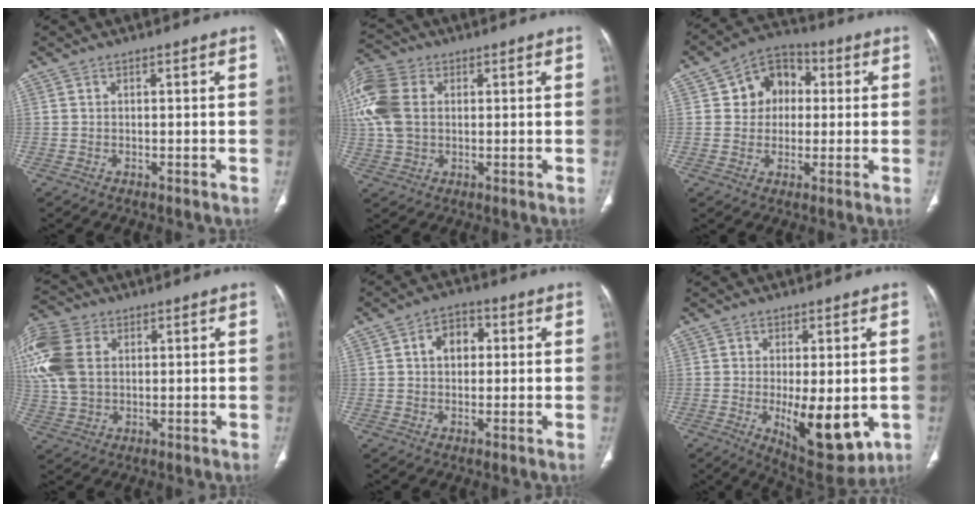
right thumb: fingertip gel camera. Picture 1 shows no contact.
{"total": 12.3, "force": [2.4, 8.7, 8.4], "torque": [-0.201, 0.017, 0.043]}
{"total": 9.7, "force": [1.6, 8.1, 5.1], "torque": [-0.039, 0.014, 0.015]}
{"total": 14.4, "force": [3.7, 10.1, 9.6], "torque": [-0.227, 0.010, 0.074]}
{"total": 6.0, "force": [1.2, 4.3, 3.9], "torque": [-0.043, 0.012, 0.013]}
{"total": 12.9, "force": [-2.6, 5.3, 11.4], "torque": [-0.147, -0.025, -0.023]}